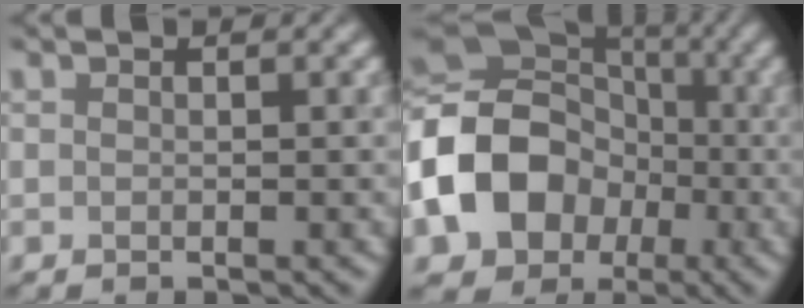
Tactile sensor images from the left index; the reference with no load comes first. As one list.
[{"total": 15.3, "force": [-3.6, 12.4, 8.2], "torque": [-0.166, -0.015, -0.090]}]